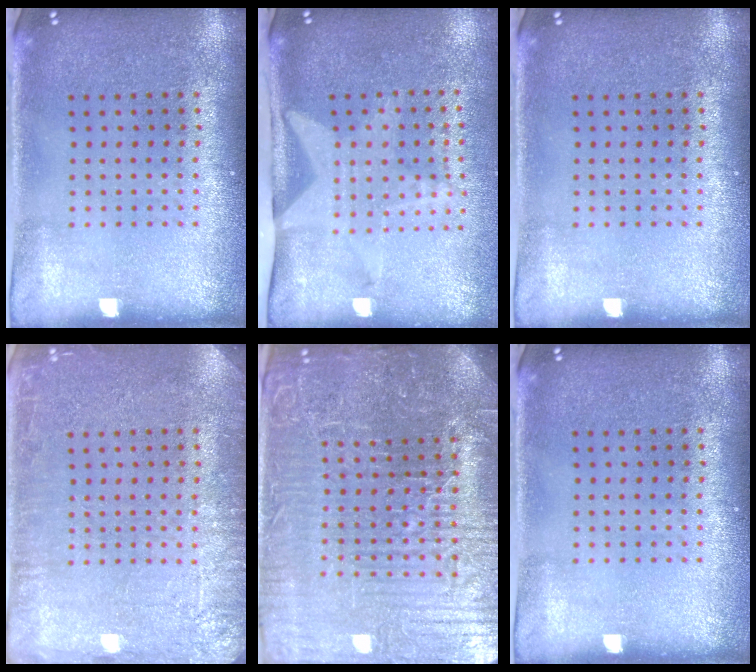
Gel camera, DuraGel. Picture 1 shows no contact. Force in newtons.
{"total": 2.1, "press": 1.5, "slide": 1.4}
{"total": 0.0}
{"total": 3.8, "press": 3.8, "slide": 0.6}
{"total": 6.4, "press": 5.8, "slide": 2.7}
{"total": 0.0}